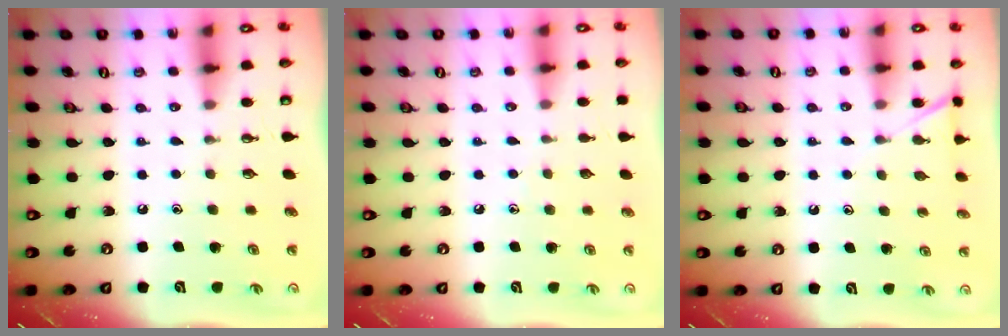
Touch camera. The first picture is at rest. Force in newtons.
{"total": 3.2, "press": 3.1, "slide": 0.4}
{"total": 4.9, "press": 4.9, "slide": 0.6}